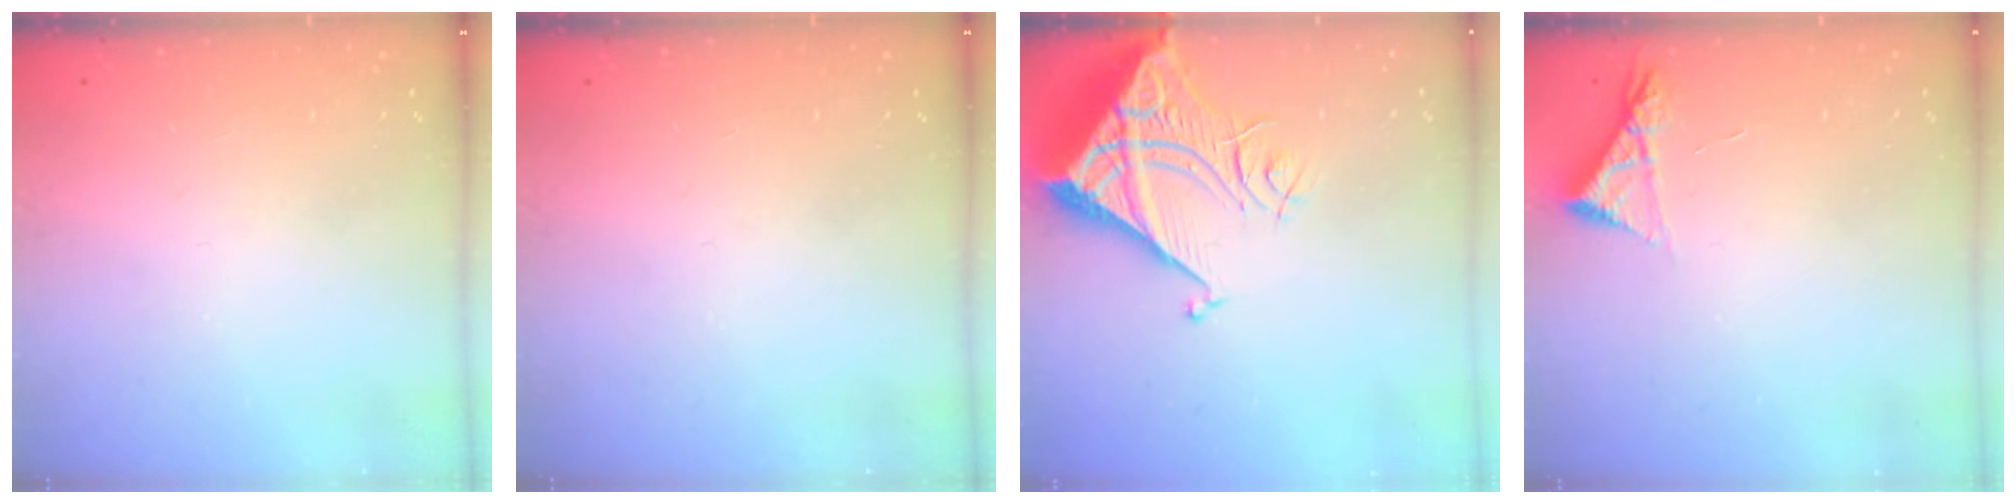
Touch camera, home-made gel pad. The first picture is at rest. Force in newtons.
{"total": 0.0}
{"total": 9.4, "press": 9.3, "slide": 1.0}
{"total": 5.0, "press": 5.0, "slide": 0.8}